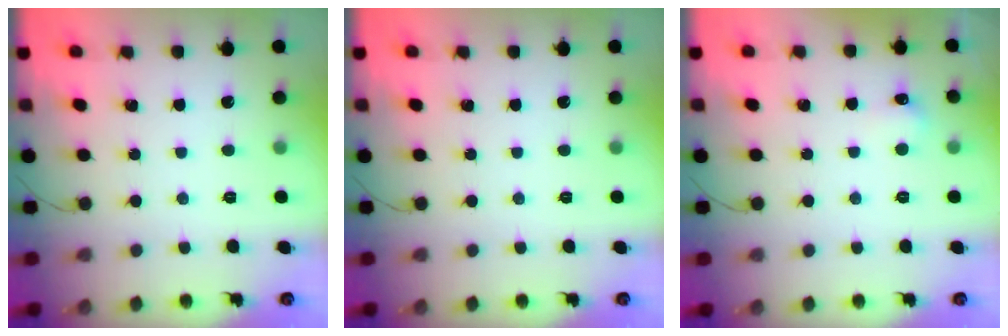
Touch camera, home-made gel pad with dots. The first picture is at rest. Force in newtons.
{"total": 0.0}
{"total": 4.2, "press": 4.1, "slide": 1.0}